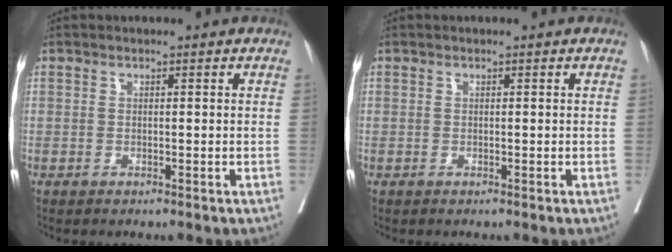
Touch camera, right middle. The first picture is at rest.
{"total": 0.0}